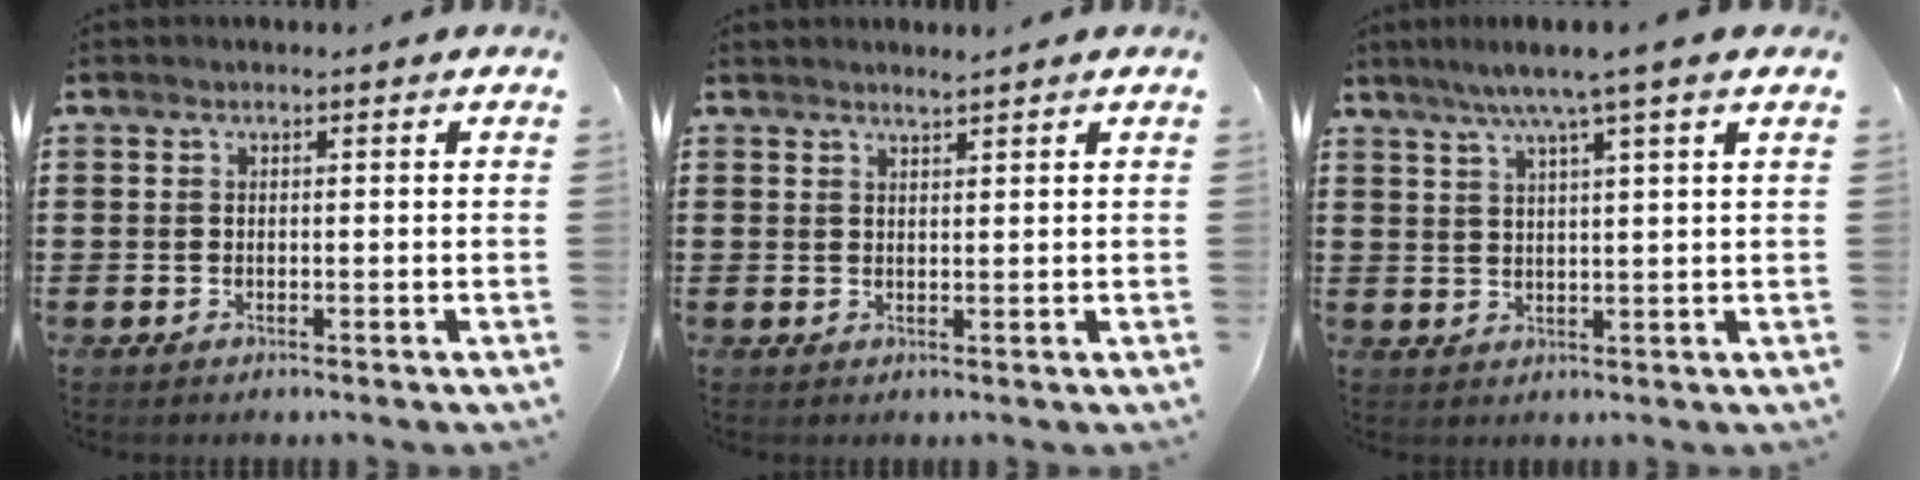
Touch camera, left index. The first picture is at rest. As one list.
[{"total": 1.3, "force": [1.2, -0.3, 0.4], "torque": [-0.010, -0.003, 0.023]}, {"total": 5.0, "force": [3.4, -0.8, 3.5], "torque": [-0.077, -0.006, 0.056]}]